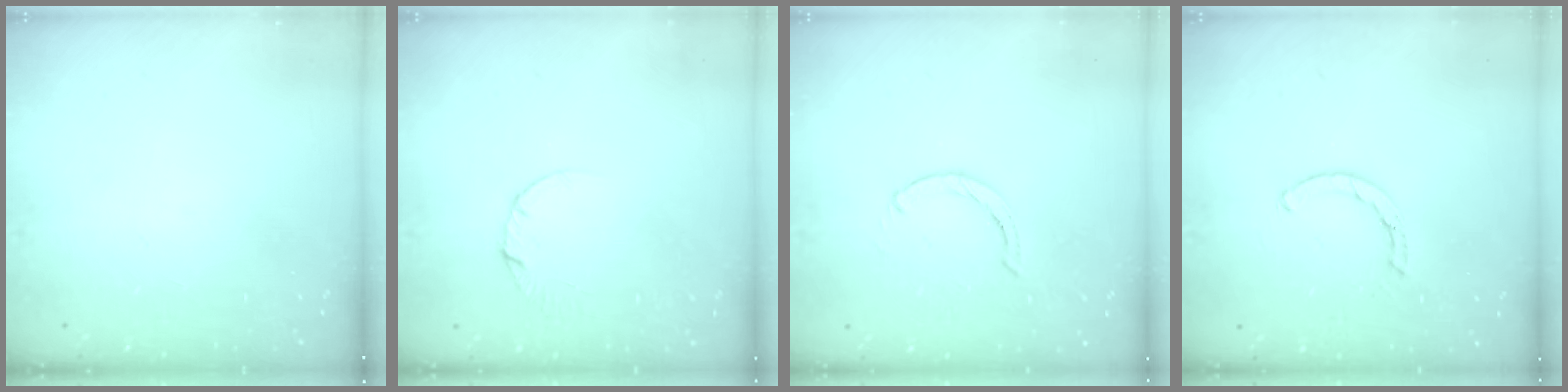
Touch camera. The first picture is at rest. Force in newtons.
{"total": 3.4, "press": 3.4, "slide": 0.4}
{"total": 0.0}
{"total": 2.5, "press": 2.5, "slide": 0.1}